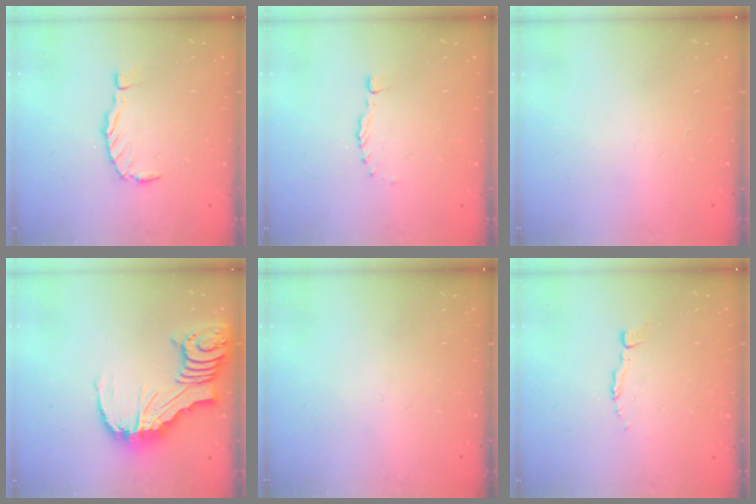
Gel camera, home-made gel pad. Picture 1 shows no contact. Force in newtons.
{"total": 0.0}
{"total": 1.4, "press": 1.4, "slide": 0.0}
{"total": 14.6, "press": 14.5, "slide": 1.7}
{"total": 0.0}
{"total": 2.9, "press": 2.9, "slide": 0.2}